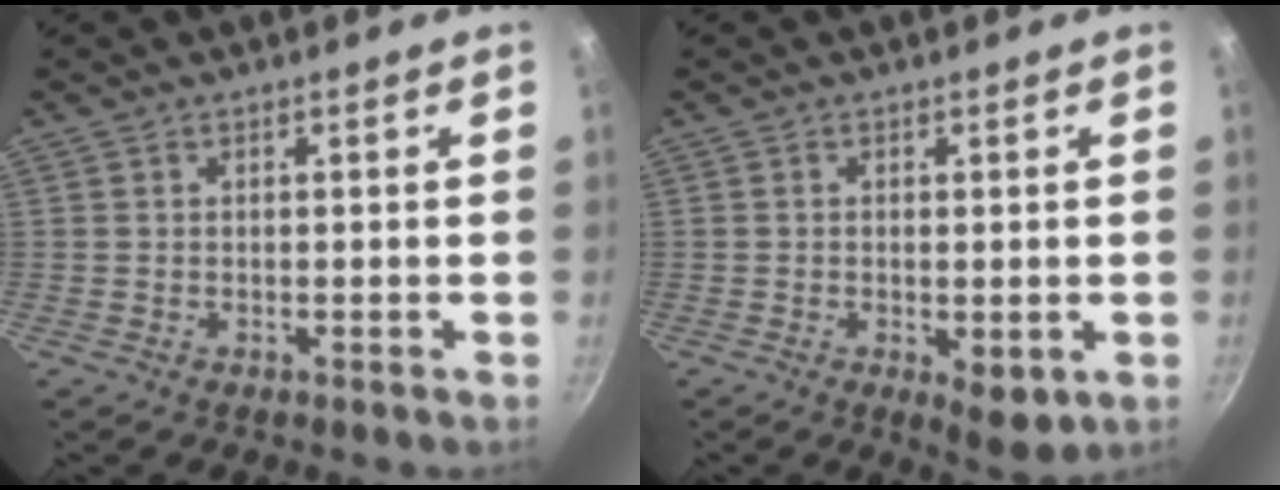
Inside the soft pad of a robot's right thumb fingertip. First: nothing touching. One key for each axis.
{"total": 5.3, "fx": -1.3, "fy": 2.3, "fz": 4.6, "tx": -0.063, "ty": -0.013, "tz": -0.012}